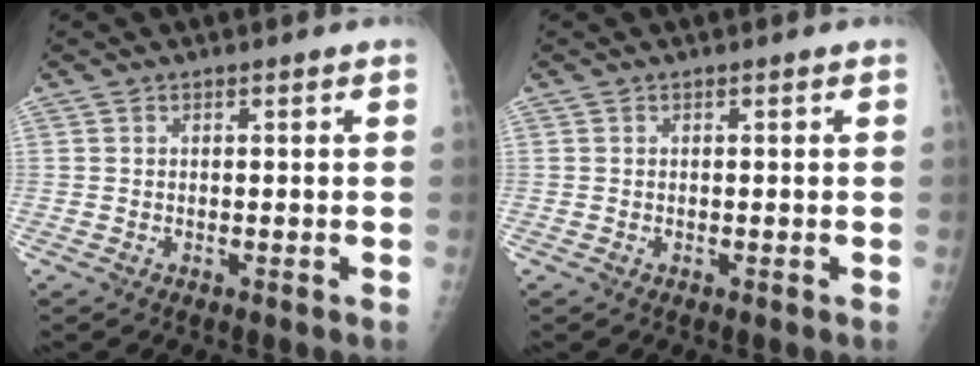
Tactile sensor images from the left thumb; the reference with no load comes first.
{"total": 0.0}